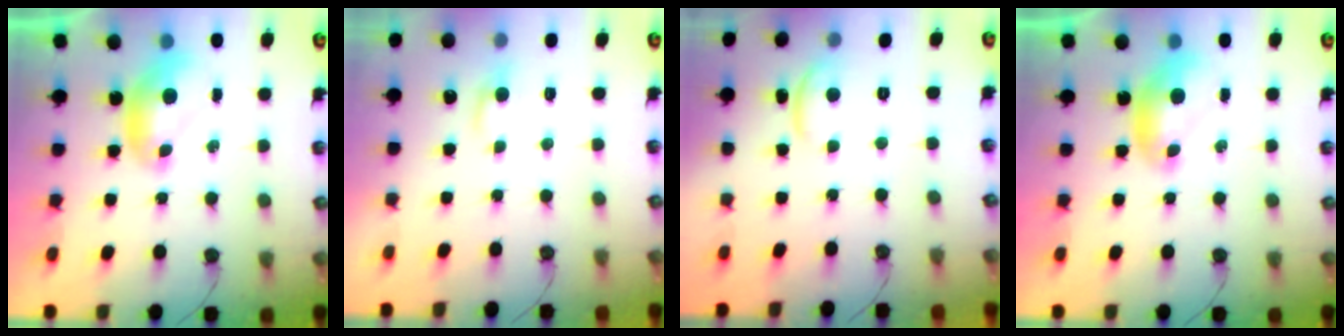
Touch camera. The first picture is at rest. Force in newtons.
{"total": 0.0}
{"total": 1.7, "press": 1.7, "slide": 0.4}
{"total": 0.0}